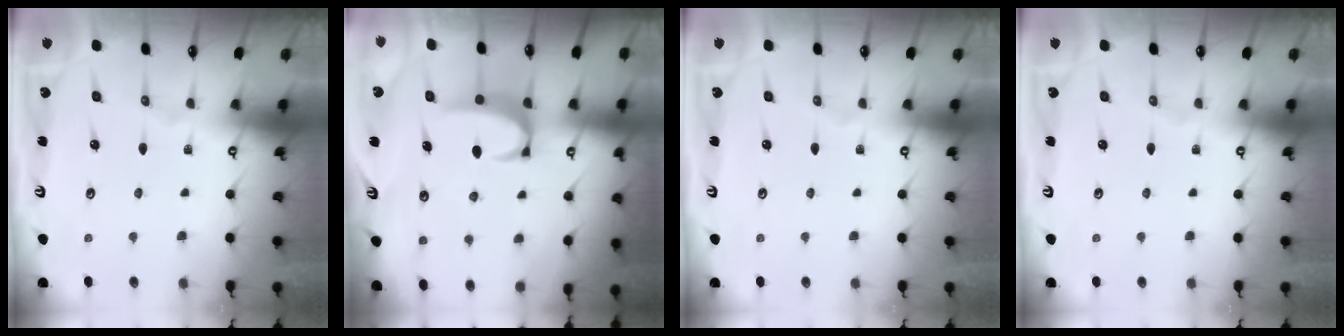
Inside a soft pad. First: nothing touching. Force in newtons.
{"total": 3.3, "press": 3.3, "slide": 0.3}
{"total": 0.0}
{"total": 0.0}